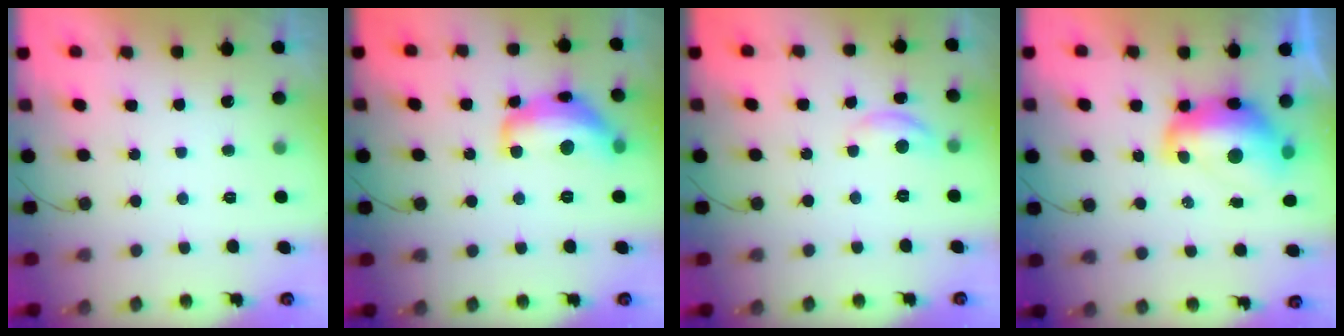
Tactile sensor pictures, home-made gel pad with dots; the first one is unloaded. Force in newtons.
{"total": 14.0, "press": 14.0, "slide": 0.8}
{"total": 6.6, "press": 6.6, "slide": 0.4}
{"total": 12.7, "press": 12.6, "slide": 1.0}